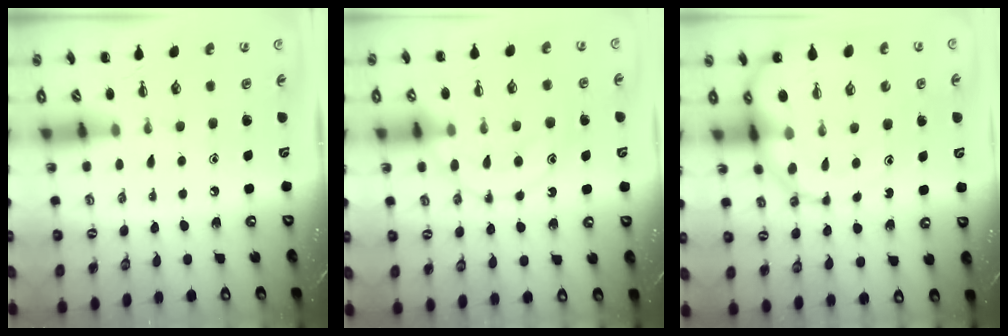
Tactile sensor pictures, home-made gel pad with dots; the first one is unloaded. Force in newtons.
{"total": 13.1, "press": 13.1, "slide": 0.8}
{"total": 13.7, "press": 13.2, "slide": 3.7}